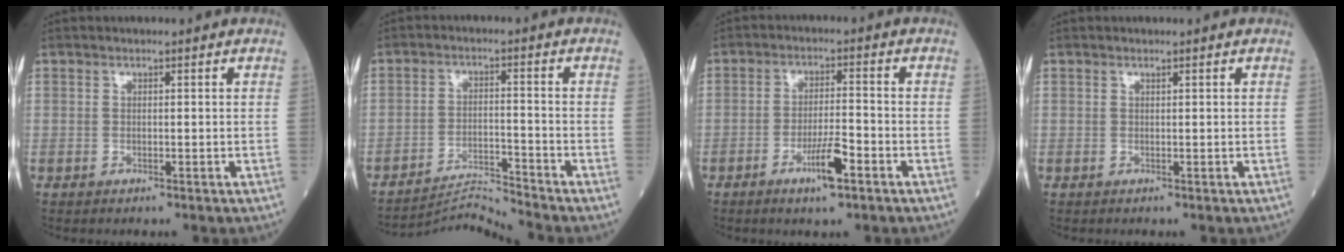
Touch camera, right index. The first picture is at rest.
{"total": 6.5, "force": [-5.7, -3.0, -1.3], "torque": [0.010, -0.011, -0.102]}
{"total": 5.6, "force": [-3.0, 0.6, 4.7], "torque": [-0.088, -0.004, -0.056]}
{"total": 0.0}